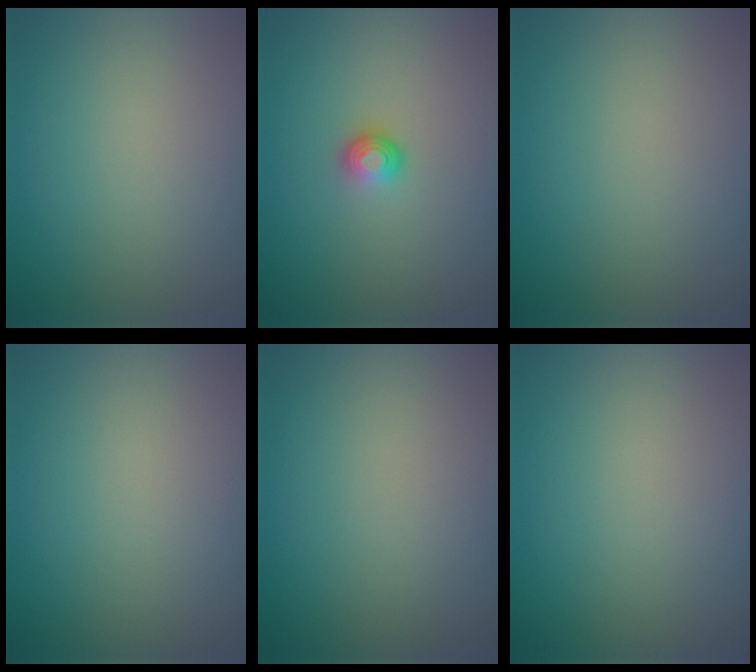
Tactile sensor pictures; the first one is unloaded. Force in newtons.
{"total": 1.5, "press": 1.1, "slide": 1.1}
{"total": 0.0}
{"total": 0.0}
{"total": 0.0}
{"total": 0.0}